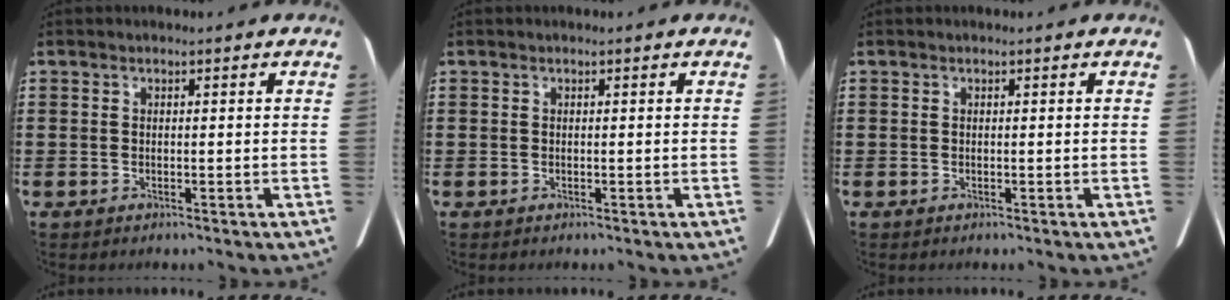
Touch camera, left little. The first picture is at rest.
{"total": 0.0}
{"total": 0.0}